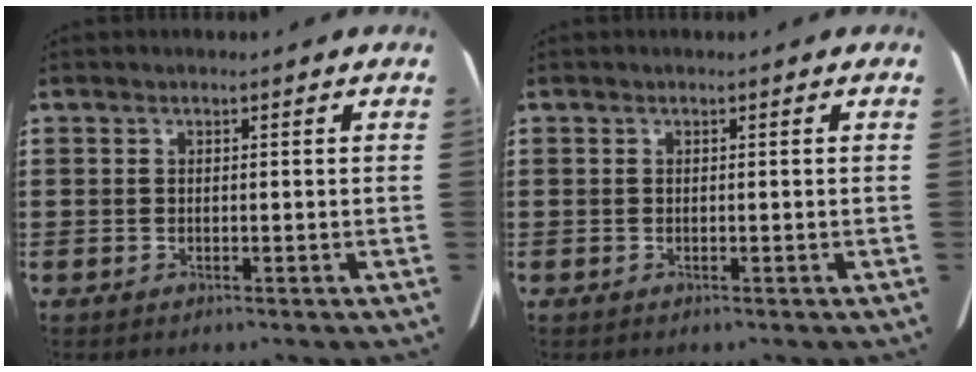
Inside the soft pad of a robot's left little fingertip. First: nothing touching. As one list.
[{"total": 0.0}]